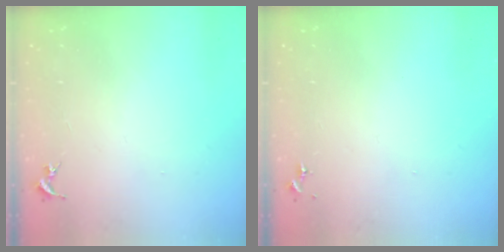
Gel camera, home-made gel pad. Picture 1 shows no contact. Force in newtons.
{"total": 0.0}